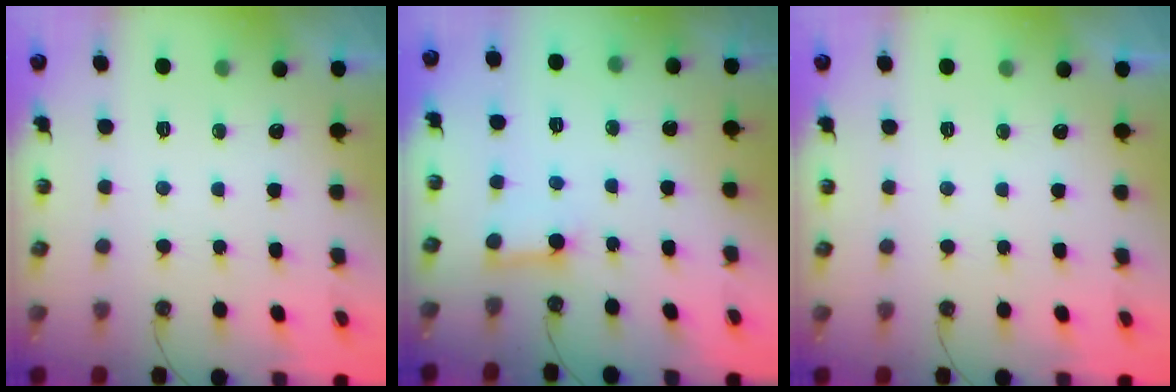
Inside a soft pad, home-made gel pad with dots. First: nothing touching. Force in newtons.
{"total": 4.2, "press": 4.2, "slide": 0.5}
{"total": 0.0}